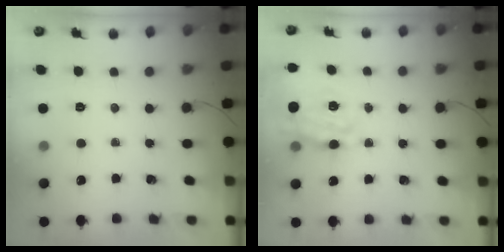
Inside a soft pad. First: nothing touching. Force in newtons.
{"total": 19.5, "press": 19.1, "slide": 3.6}